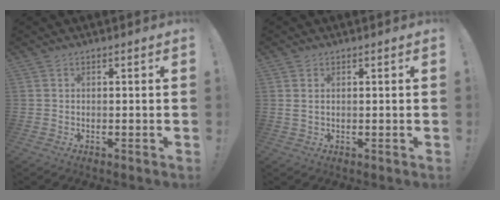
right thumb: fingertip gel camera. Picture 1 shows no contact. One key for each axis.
{"total": 1.5, "fx": 0.8, "fy": 0.8, "fz": 1.0, "tx": -0.014, "ty": 0.001, "tz": 0.013}